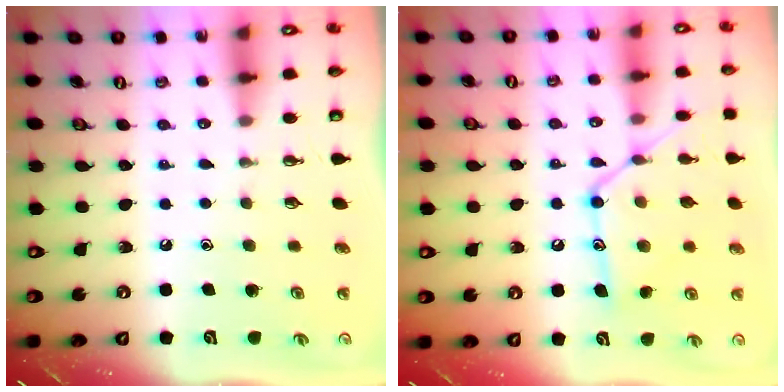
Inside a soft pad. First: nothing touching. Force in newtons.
{"total": 15.6, "press": 15.6, "slide": 1.1}